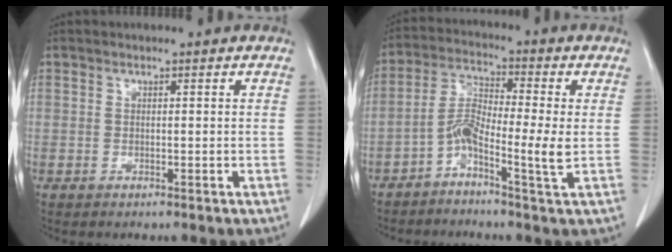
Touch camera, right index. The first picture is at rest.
{"total": 6.9, "force": [-2.3, 0.3, 6.5], "torque": [-0.135, 0.016, -0.053]}